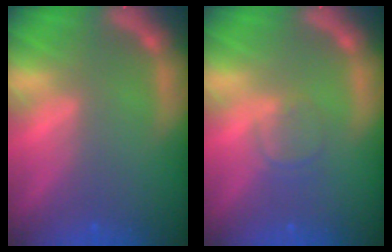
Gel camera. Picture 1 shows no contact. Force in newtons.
{"total": 1.9}